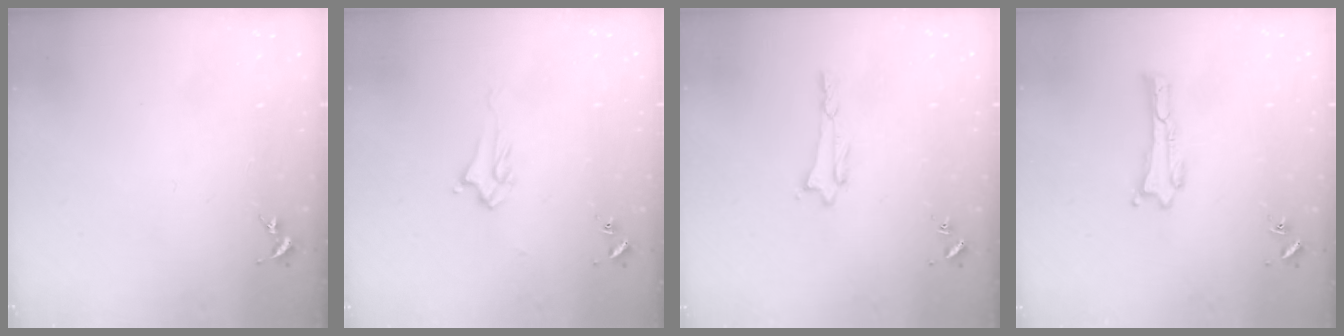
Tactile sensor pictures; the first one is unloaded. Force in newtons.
{"total": 2.5, "press": 2.4, "slide": 0.4}
{"total": 0.7, "press": 0.7, "slide": 0.1}
{"total": 0.0}